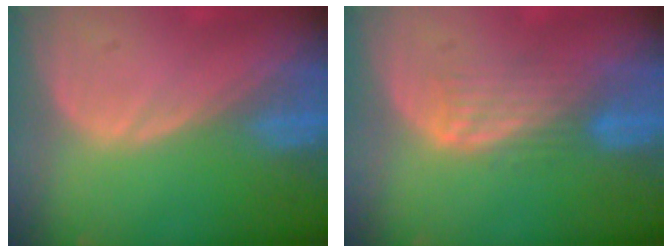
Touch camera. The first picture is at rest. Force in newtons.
{"total": 4.3, "press": 3.7, "slide": 2.2}